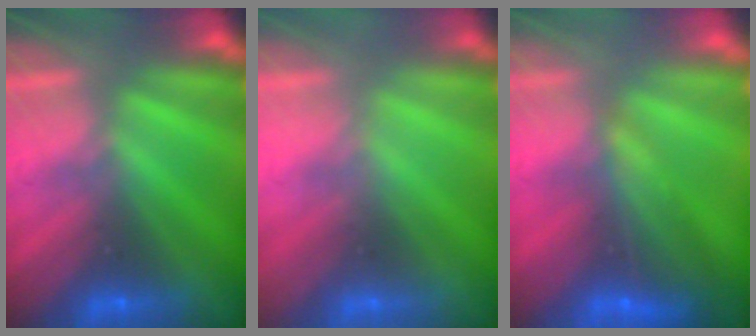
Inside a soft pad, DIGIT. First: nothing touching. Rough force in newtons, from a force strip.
{"total": 2.1}
{"total": 7.5}